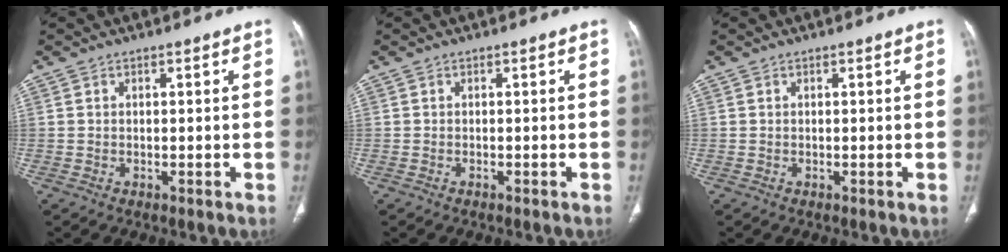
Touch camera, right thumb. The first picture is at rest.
{"total": 0.6, "force": [-0.5, 0.1, 0.4], "torque": [-0.010, 0.001, -0.004]}
{"total": 0.0}